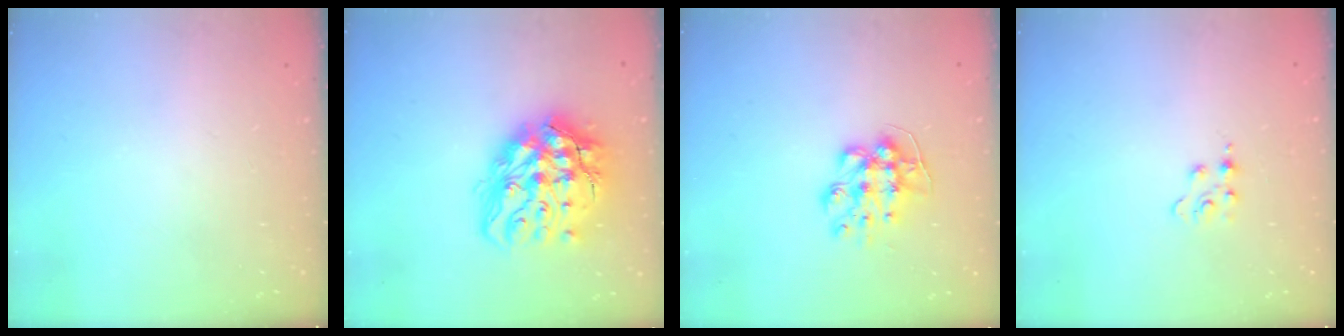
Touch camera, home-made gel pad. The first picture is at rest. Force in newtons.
{"total": 20.6, "press": 20.4, "slide": 2.4}
{"total": 10.7, "press": 10.7, "slide": 0.7}
{"total": 2.3, "press": 2.3, "slide": 0.4}